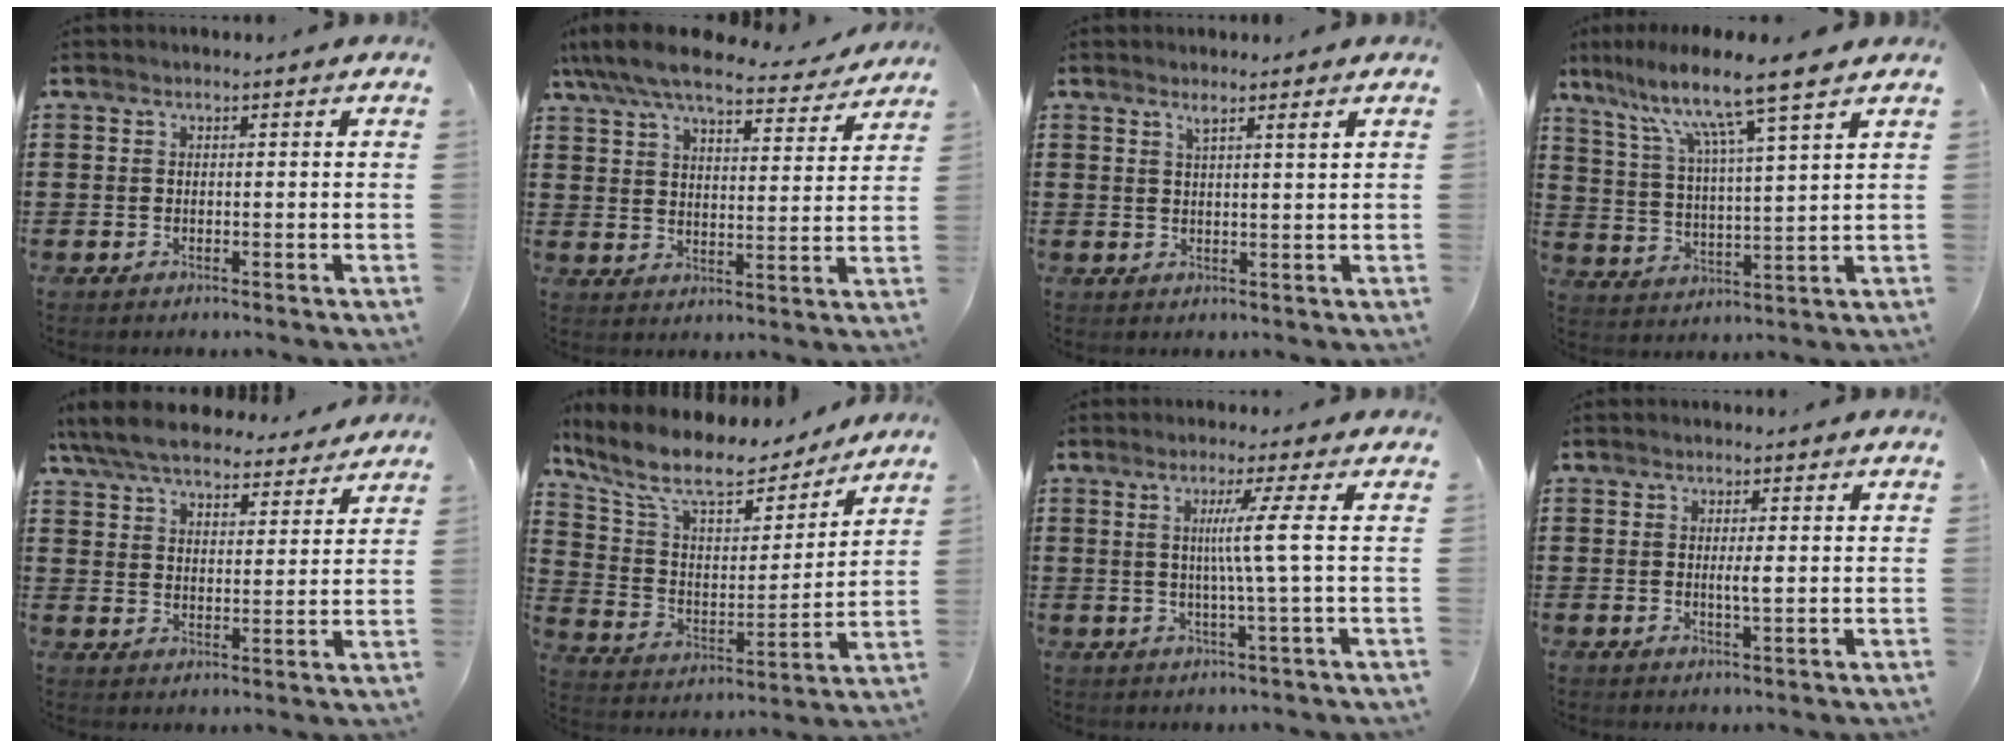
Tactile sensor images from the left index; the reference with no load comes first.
{"total": 7.9, "force": [7.1, 1.3, 3.1], "torque": [-0.091, -0.038, 0.125]}
{"total": 2.3, "force": [1.6, -0.2, 1.6], "torque": [-0.035, -0.003, 0.029]}
{"total": 9.9, "force": [7.6, -0.5, 6.4], "torque": [-0.150, -0.041, 0.120]}
{"total": 7.2, "force": [6.8, 1.4, 2.1], "torque": [-0.071, -0.028, 0.122]}
{"total": 10.8, "force": [8.8, 3.2, 5.4], "torque": [-0.136, -0.050, 0.147]}
{"total": 6.0, "force": [0.6, -1.2, 5.9], "torque": [-0.111, -0.006, 0.002]}
{"total": 1.9, "force": [0.0, 0.2, 1.9], "torque": [-0.037, -0.005, 0.000]}